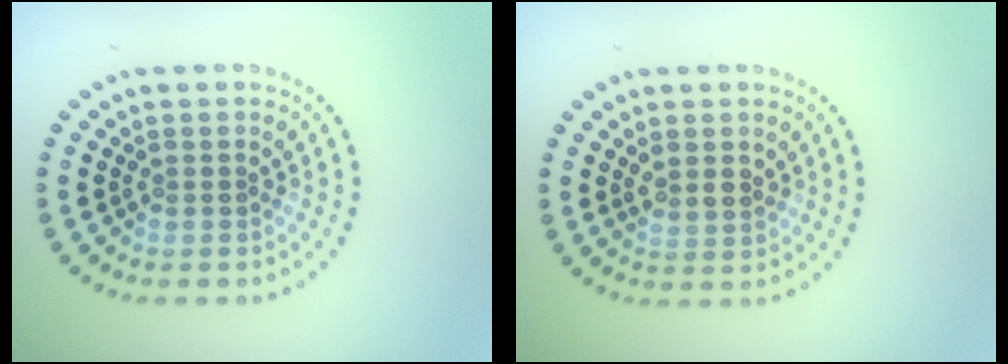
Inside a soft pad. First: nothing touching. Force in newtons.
{"total": 1.3, "press": 1.2, "slide": 0.6}